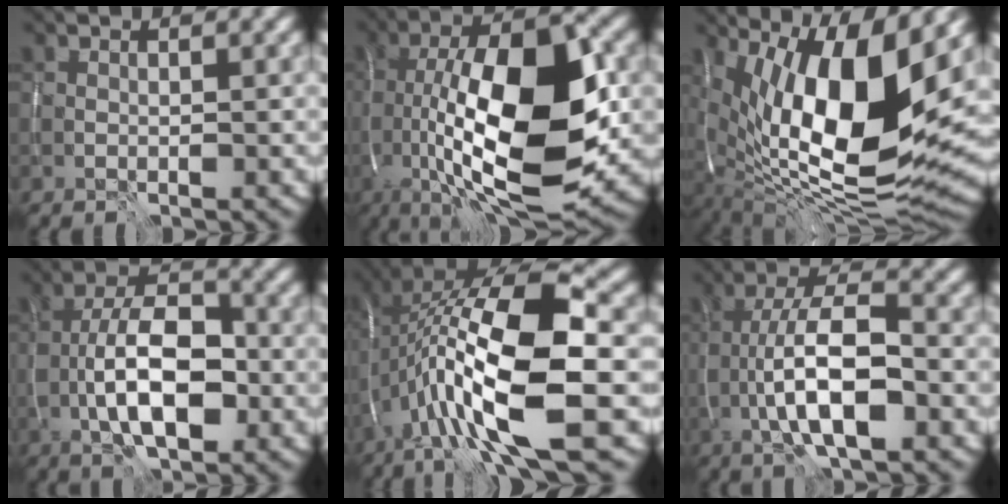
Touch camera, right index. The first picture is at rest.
{"total": 14.8, "force": [-1.5, 5.8, 13.5], "torque": [-0.221, 0.006, -0.031]}
{"total": 15.3, "force": [3.9, 5.5, 13.8], "torque": [-0.233, 0.002, 0.062]}
{"total": 7.9, "force": [-2.6, 3.4, 6.6], "torque": [-0.113, 0.014, -0.051]}
{"total": 16.3, "force": [-2.6, 5.2, 15.2], "torque": [-0.291, 0.022, -0.047]}
{"total": 7.8, "force": [-2.3, 2.6, 7.0], "torque": [-0.121, 0.013, -0.046]}